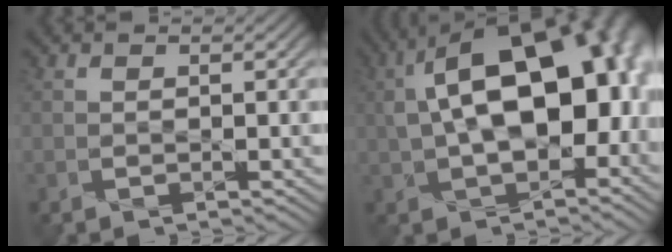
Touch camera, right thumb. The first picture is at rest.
{"total": 17.1, "force": [2.3, 9.4, 14.0], "torque": [-0.201, 0.001, 0.047]}